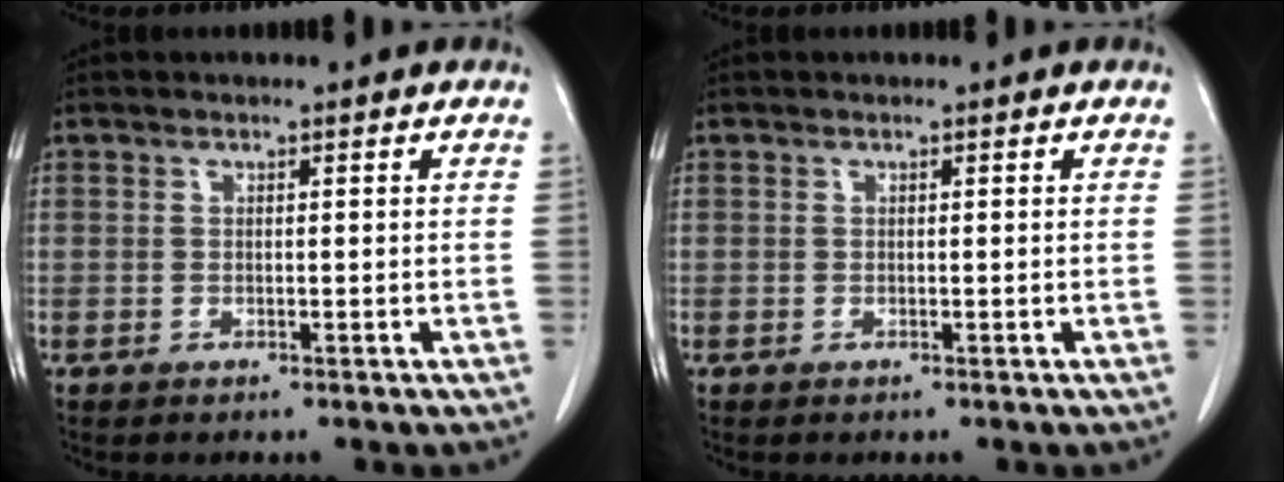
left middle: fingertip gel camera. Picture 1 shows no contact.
{"total": 0.0}